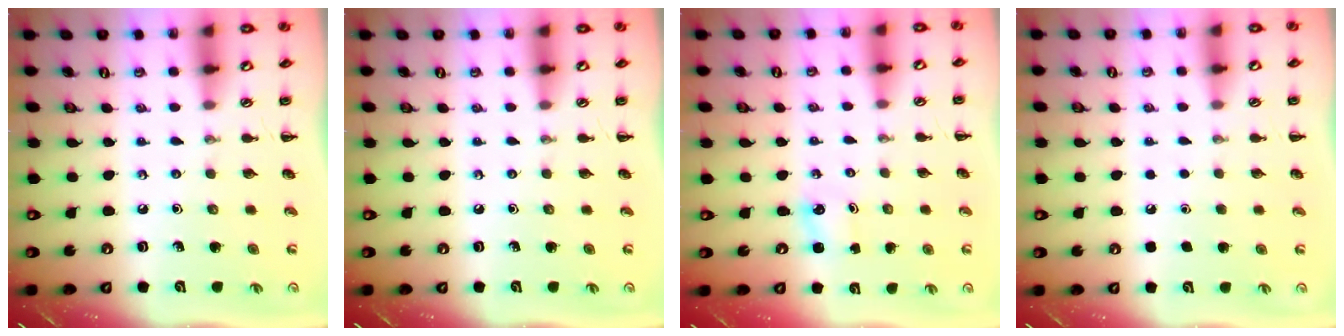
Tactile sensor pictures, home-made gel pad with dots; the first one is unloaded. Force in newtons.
{"total": 0.0}
{"total": 1.4, "press": 1.3, "slide": 0.2}
{"total": 1.6, "press": 1.6, "slide": 0.1}